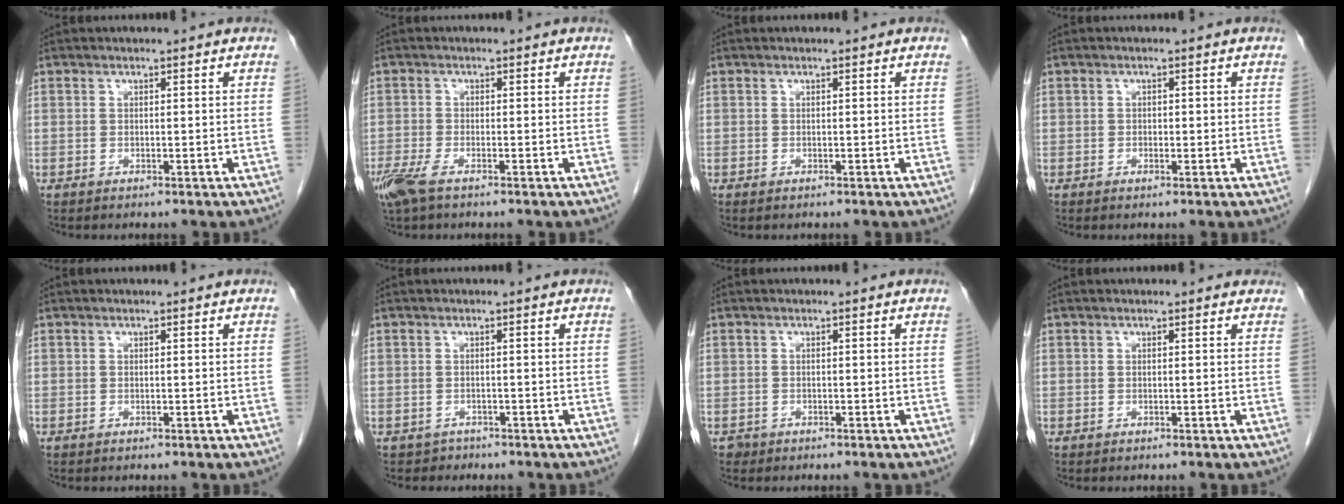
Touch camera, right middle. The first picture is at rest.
{"total": 4.1, "force": [-2.7, 1.0, 3.0], "torque": [-0.068, -0.011, -0.052]}
{"total": 0.0}
{"total": 0.7, "force": [0.0, 0.5, 0.6], "torque": [-0.010, 0.001, -0.001]}
{"total": 0.0}
{"total": 1.1, "force": [-0.7, 0.7, -0.5], "torque": [-0.003, 0.003, -0.014]}
{"total": 0.9, "force": [-0.6, 0.7, 0.0], "torque": [-0.003, 0.003, -0.009]}
{"total": 0.8, "force": [0.7, 0.3, -0.1], "torque": [-0.004, -0.002, -0.001]}